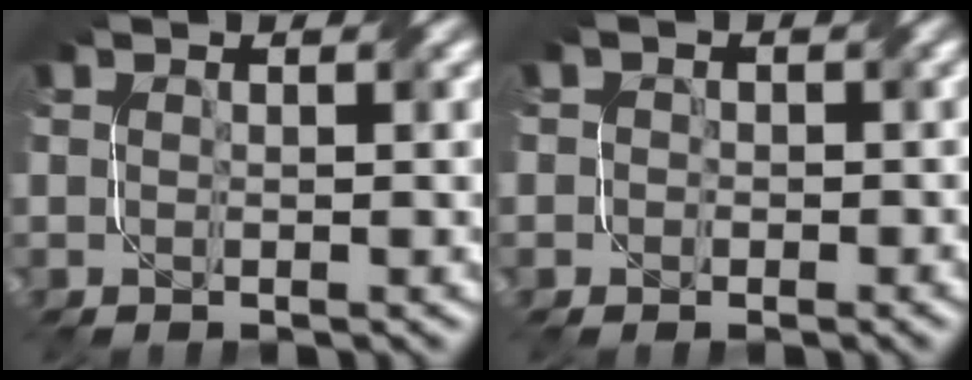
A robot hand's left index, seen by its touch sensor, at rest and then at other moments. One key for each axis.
{"total": 2.1, "fx": 0.3, "fy": 2.0, "fz": 0.6, "tx": 0.004, "ty": 0.004, "tz": -0.010}